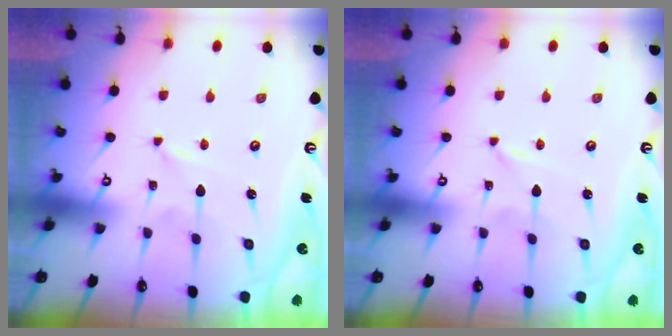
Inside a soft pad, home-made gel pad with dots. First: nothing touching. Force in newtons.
{"total": 0.0}